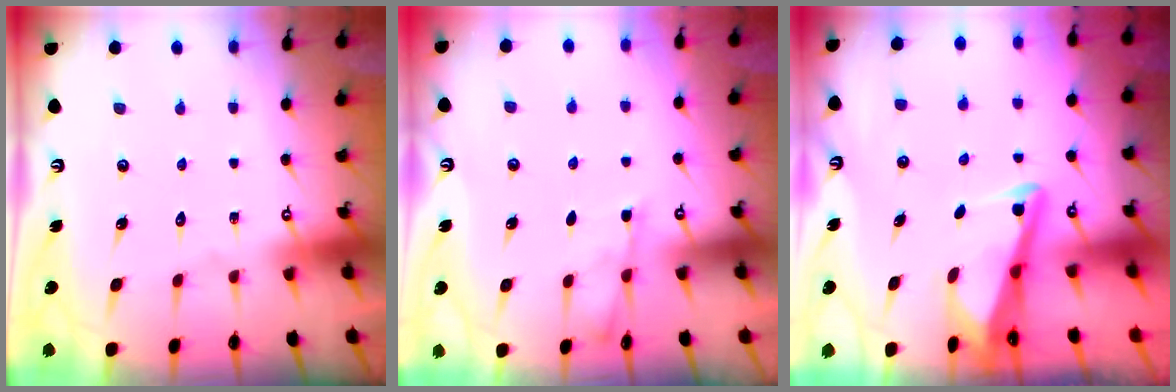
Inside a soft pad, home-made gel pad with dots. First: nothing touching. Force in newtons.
{"total": 4.3, "press": 4.3, "slide": 0.5}
{"total": 3.4, "press": 3.3, "slide": 0.8}